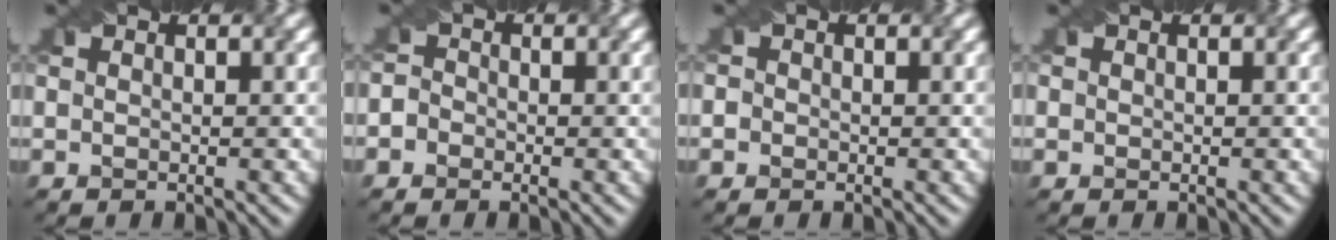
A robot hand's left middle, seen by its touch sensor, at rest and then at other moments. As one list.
[{"total": 1.6, "force": [-0.7, 1.4, 0.3], "torque": [0.013, 0.013, -0.027]}, {"total": 1.4, "force": [0.1, 1.3, 0.5], "torque": [0.009, 0.019, -0.018]}, {"total": 0.9, "force": [0.4, 0.7, 0.4], "torque": [-0.003, 0.013, 0.005]}]